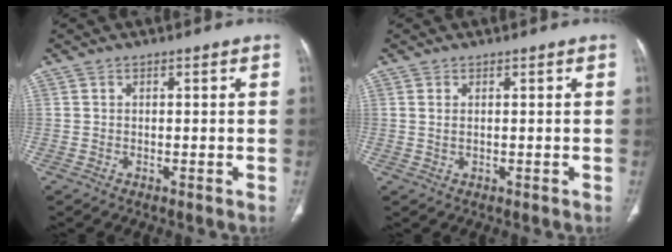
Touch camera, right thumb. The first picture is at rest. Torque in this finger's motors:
{"motor_torque": [-0.08, 0.21, -0.08, -0.11, 0.01]}